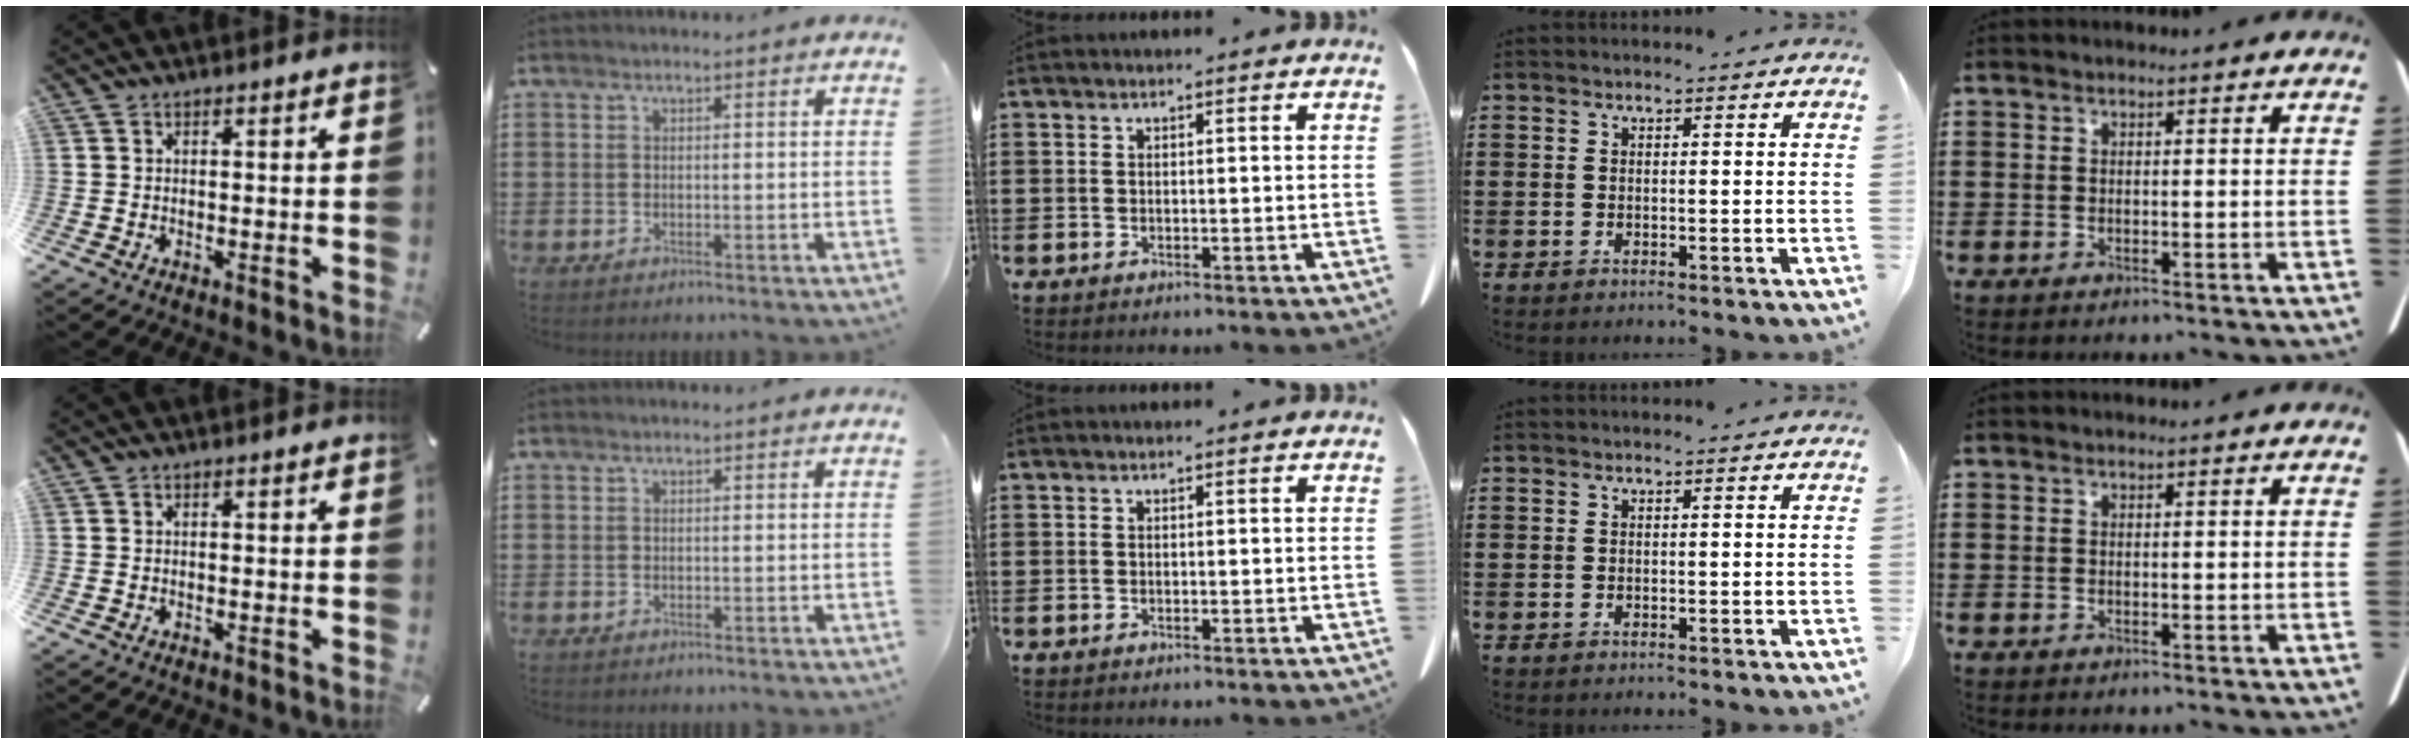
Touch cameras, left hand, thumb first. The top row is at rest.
{}